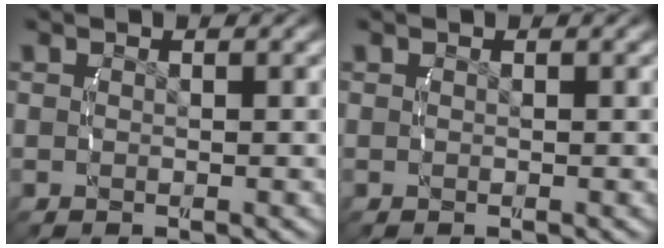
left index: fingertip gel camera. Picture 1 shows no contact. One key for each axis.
{"total": 0.0}